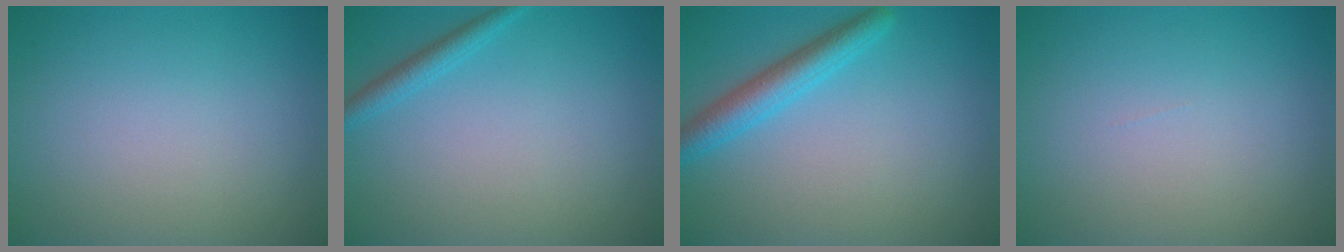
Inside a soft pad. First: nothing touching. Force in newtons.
{"total": 1.6, "press": 1.6, "slide": 0.1}
{"total": 3.4, "press": 3.4, "slide": 0.2}
{"total": 0.0}